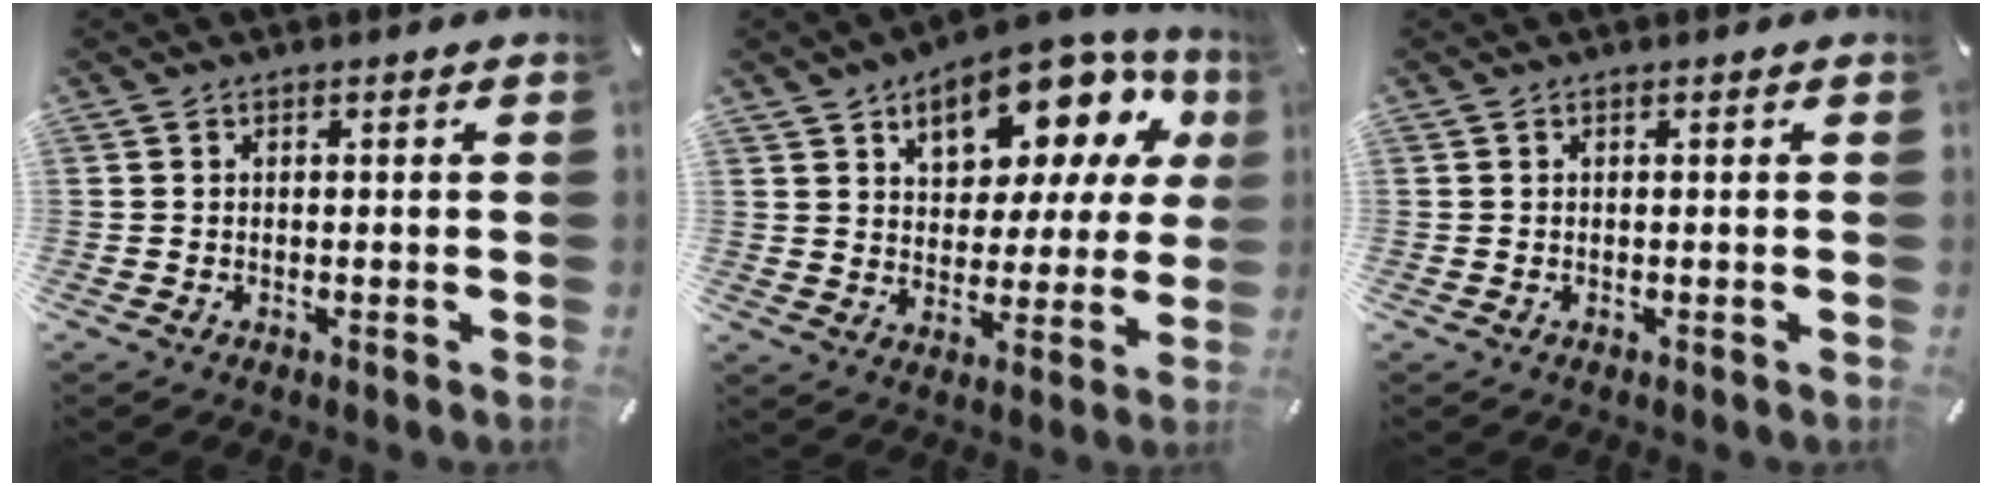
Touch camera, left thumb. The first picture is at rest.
{"total": 15.6, "force": [9.2, 8.9, 8.9], "torque": [-0.130, -0.061, 0.156]}
{"total": 0.0}